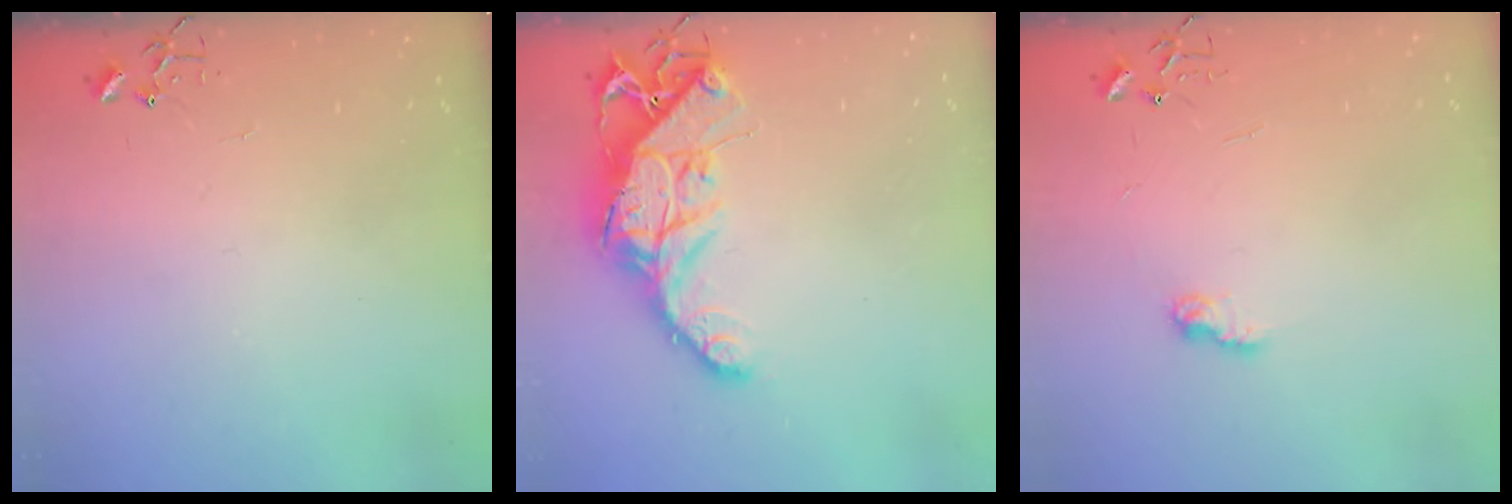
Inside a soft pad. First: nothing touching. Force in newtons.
{"total": 16.1, "press": 16.1, "slide": 1.6}
{"total": 6.3, "press": 6.3, "slide": 0.1}